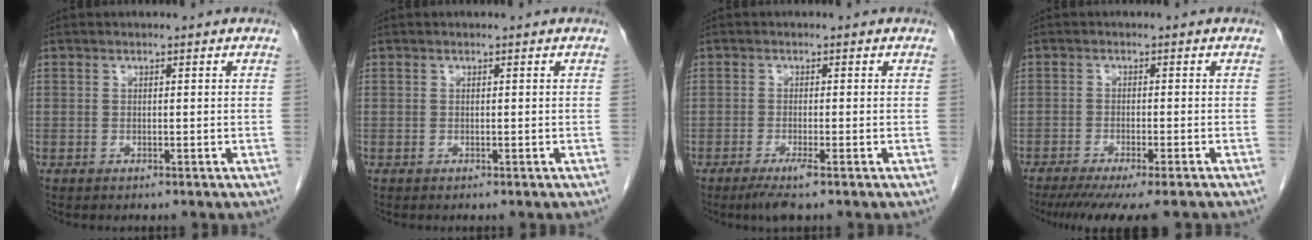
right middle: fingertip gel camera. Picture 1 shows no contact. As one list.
[{"total": 0.0}, {"total": 3.1, "force": [-1.9, -0.1, 2.4], "torque": [-0.043, -0.009, -0.035]}, {"total": 11.6, "force": [-9.8, 0.8, 6.2], "torque": [-0.077, -0.027, -0.139]}]